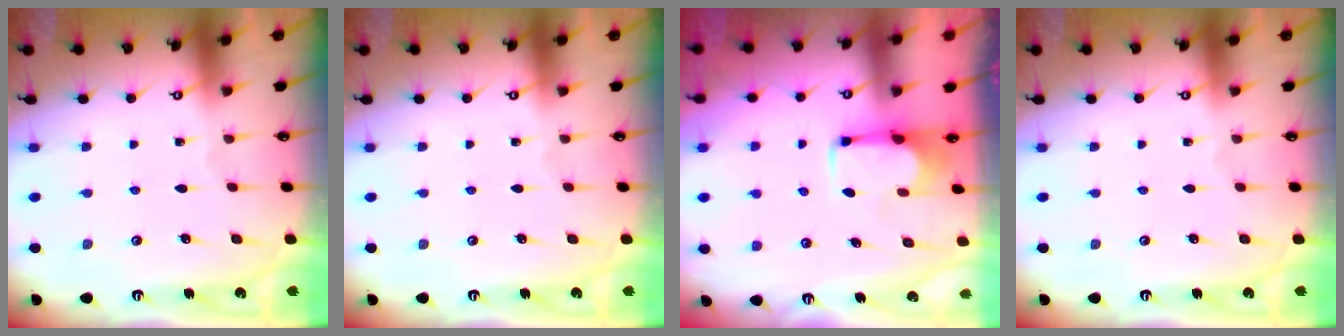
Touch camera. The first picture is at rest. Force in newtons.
{"total": 0.0}
{"total": 1.9, "press": 1.7, "slide": 0.7}
{"total": 0.0}